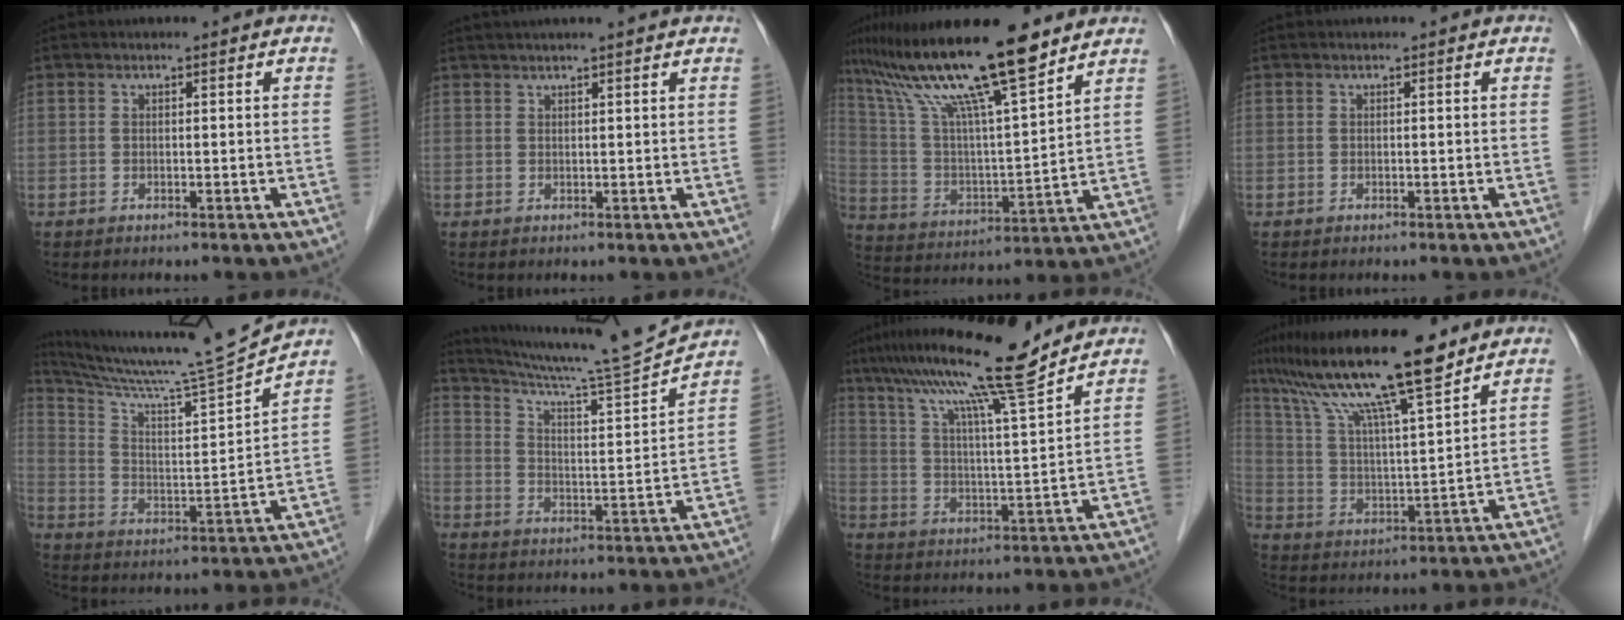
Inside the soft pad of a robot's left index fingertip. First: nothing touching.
{"total": 6.7, "force": [5.8, -0.2, 3.3], "torque": [-0.047, 0.035, 0.076]}
{"total": 20.3, "force": [15.3, 1.3, 13.3], "torque": [-0.246, 0.019, 0.278]}
{"total": 0.0}
{"total": 17.6, "force": [16.3, -3.1, 6.0], "torque": [-0.112, -0.044, 0.257]}
{"total": 16.3, "force": [15.3, -2.3, 5.0], "torque": [-0.093, -0.038, 0.233]}
{"total": 15.3, "force": [12.3, -0.8, 8.9], "torque": [-0.156, 0.011, 0.199]}
{"total": 18.1, "force": [13.9, 1.2, 11.6], "torque": [-0.206, 0.021, 0.247]}